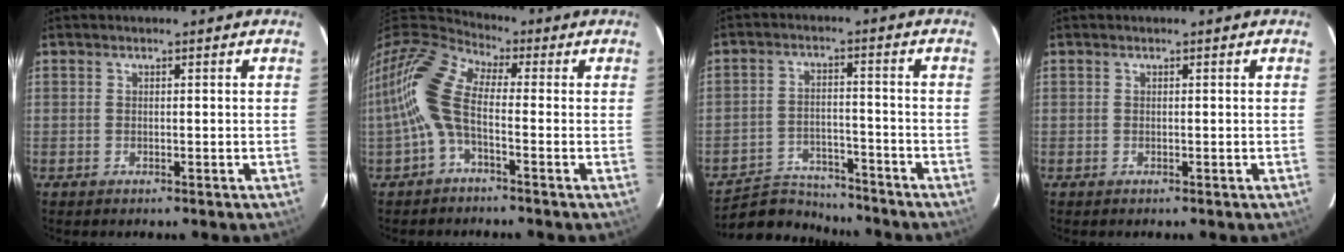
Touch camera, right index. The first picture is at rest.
{"total": 11.7, "force": [-1.8, 5.1, 10.4], "torque": [-0.215, 0.016, -0.047]}
{"total": 10.8, "force": [-10.1, 3.2, 1.8], "torque": [-0.063, 0.009, -0.159]}
{"total": 0.0}